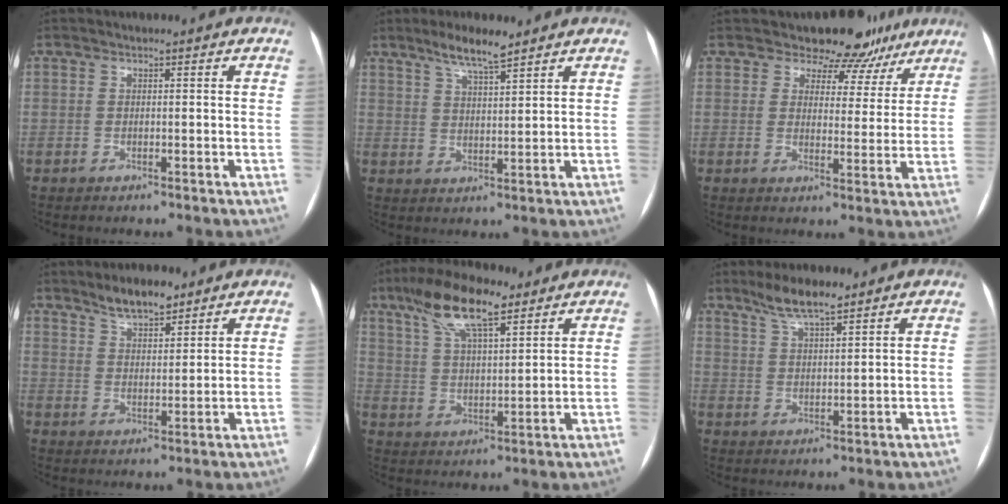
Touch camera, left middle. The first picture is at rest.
{"total": 5.9, "force": [4.6, 0.6, 3.7], "torque": [-0.072, 0.002, 0.083]}
{"total": 9.9, "force": [8.2, 5.3, 1.3], "torque": [0.013, 0.002, 0.083]}
{"total": 5.9, "force": [4.7, 1.8, 3.0], "torque": [-0.056, 0.004, 0.084]}
{"total": 11.8, "force": [7.7, 3.1, 8.4], "torque": [-0.162, 0.020, 0.141]}
{"total": 6.2, "force": [4.9, 0.8, 3.7], "torque": [-0.075, 0.005, 0.091]}